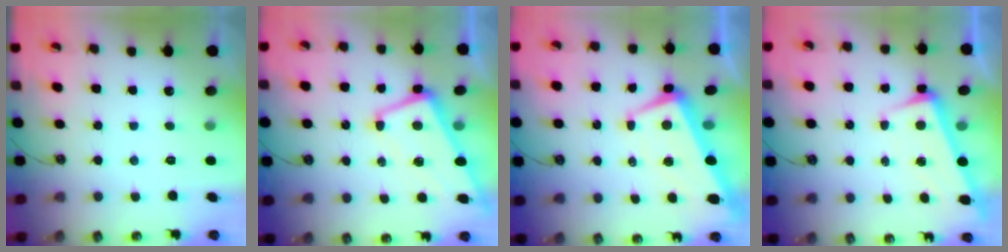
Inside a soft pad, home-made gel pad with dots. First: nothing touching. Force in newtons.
{"total": 1.0, "press": 0.2, "slide": 1.0}
{"total": 1.9, "press": 1.5, "slide": 1.2}
{"total": 3.3, "press": 3.1, "slide": 0.9}